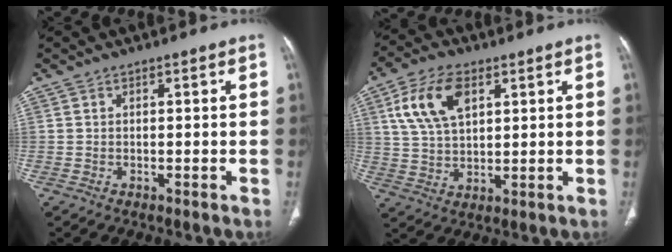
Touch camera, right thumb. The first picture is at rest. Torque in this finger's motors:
{"motor_torque": [-0.58, 0.88, 0.92, 0.20, 0.08]}